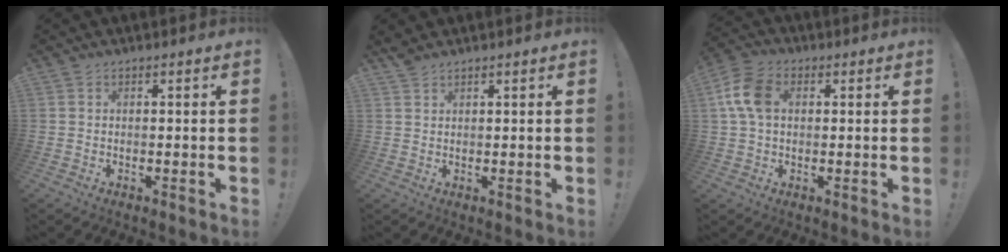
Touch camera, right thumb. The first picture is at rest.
{"total": 2.1, "force": [1.9, 0.4, 0.9], "torque": [-0.018, -0.011, 0.035]}
{"total": 9.7, "force": [1.8, 6.7, 6.9], "torque": [-0.147, 0.017, 0.039]}